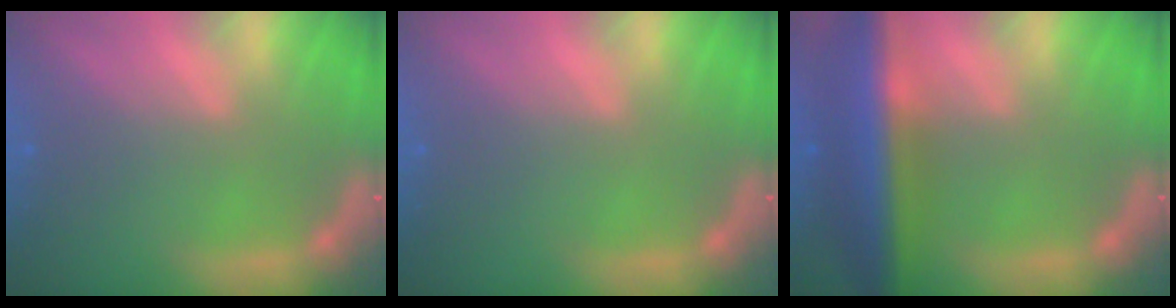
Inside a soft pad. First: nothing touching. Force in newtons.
{"total": 0.0}
{"total": 10.0}